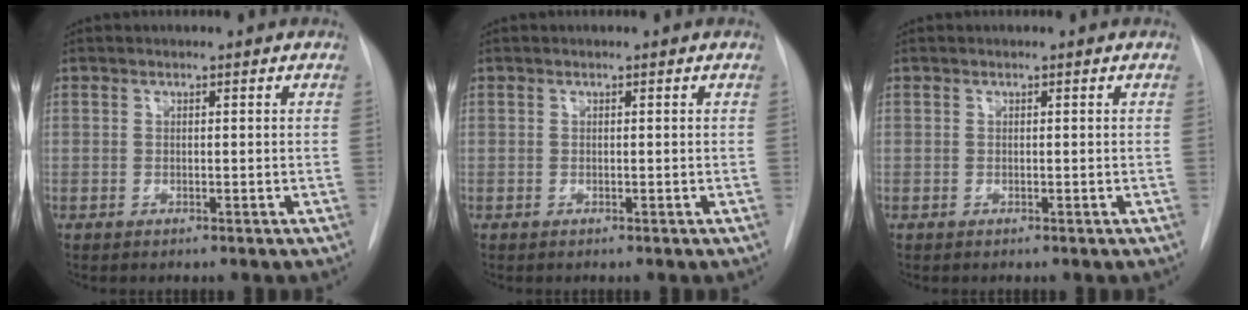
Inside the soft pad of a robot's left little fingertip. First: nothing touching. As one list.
[{"total": 0.0}, {"total": 0.0}]